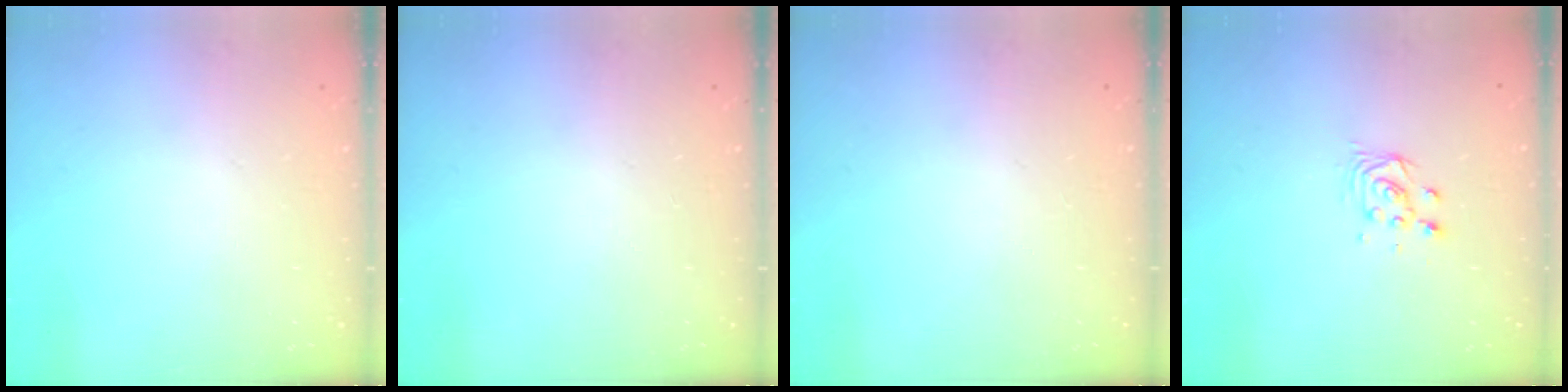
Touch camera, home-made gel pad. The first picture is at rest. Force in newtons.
{"total": 0.0}
{"total": 0.0}
{"total": 4.0, "press": 4.0, "slide": 0.2}